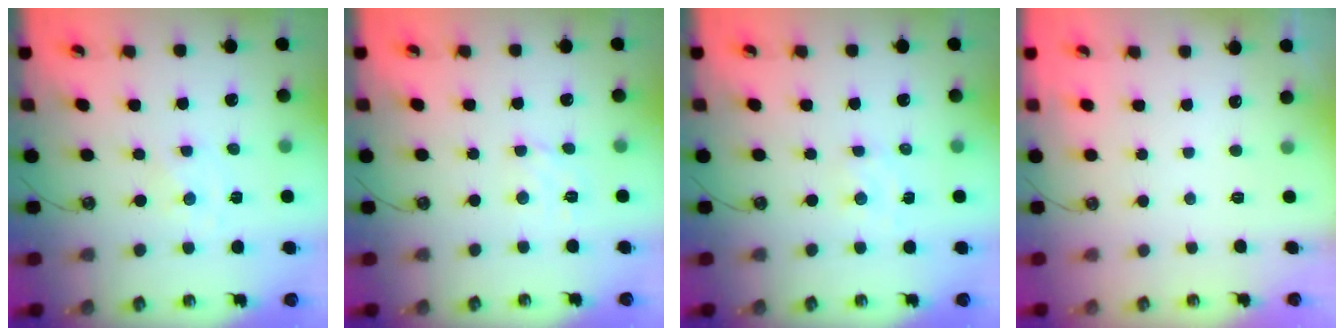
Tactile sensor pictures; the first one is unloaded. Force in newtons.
{"total": 3.0, "press": 3.0, "slide": 0.3}
{"total": 2.3, "press": 2.3, "slide": 0.3}
{"total": 0.0}